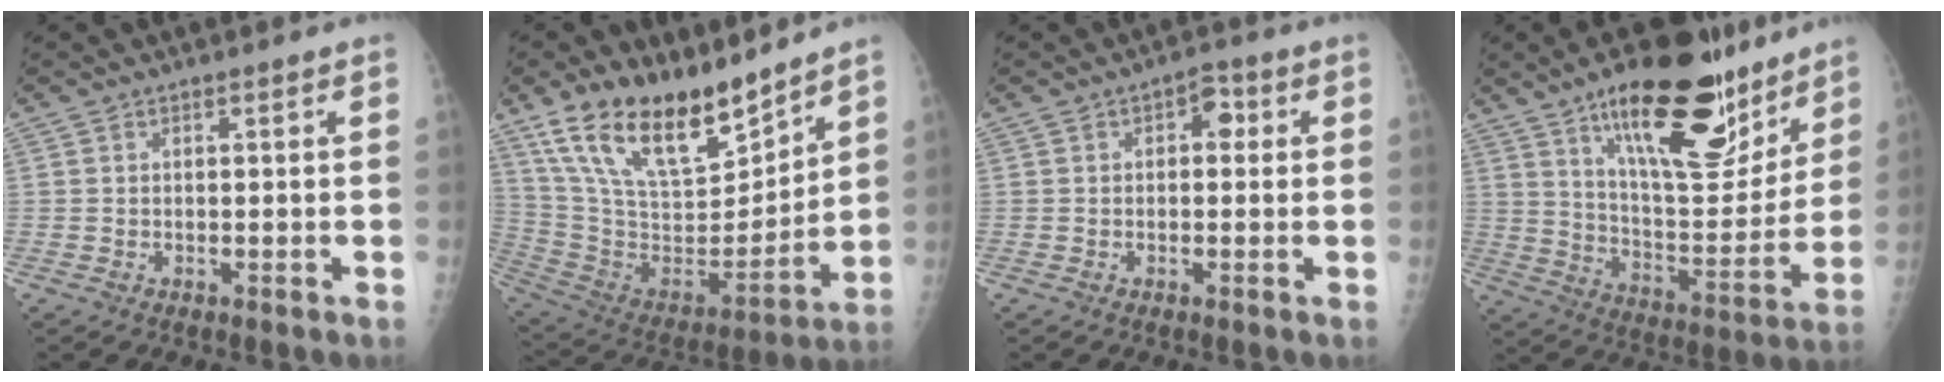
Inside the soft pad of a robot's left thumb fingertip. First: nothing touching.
{"total": 22.6, "force": [16.8, 8.5, 12.5], "torque": [-0.188, -0.082, 0.312]}
{"total": 3.4, "force": [0.7, 2.2, 2.5], "torque": [-0.014, 0.006, 0.002]}
{"total": 25.0, "force": [15.8, 9.1, 17.1], "torque": [-0.213, -0.072, 0.252]}